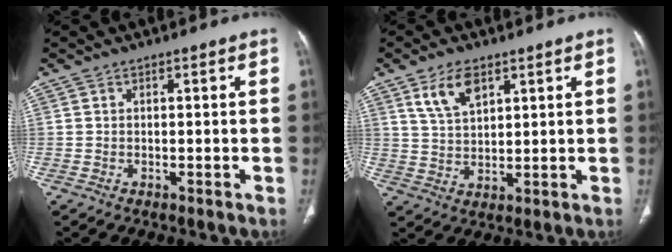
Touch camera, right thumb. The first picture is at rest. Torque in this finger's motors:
{"motor_torque": [-1.17, 1.11, 0.44, -0.16, 0.03]}